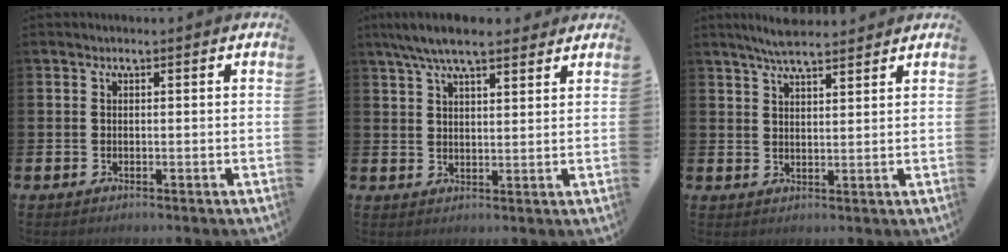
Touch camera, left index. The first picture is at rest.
{"total": 6.8, "force": [5.9, 1.5, 2.9], "torque": [-0.069, -0.013, 0.108]}
{"total": 5.2, "force": [4.8, 0.6, 1.7], "torque": [-0.041, -0.017, 0.087]}